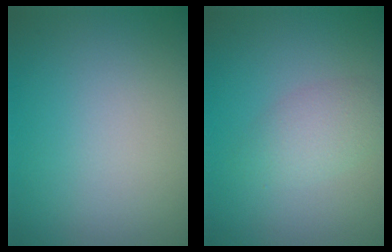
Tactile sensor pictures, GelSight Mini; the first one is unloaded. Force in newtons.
{"total": 2.6, "press": 2.6, "slide": 0.2}